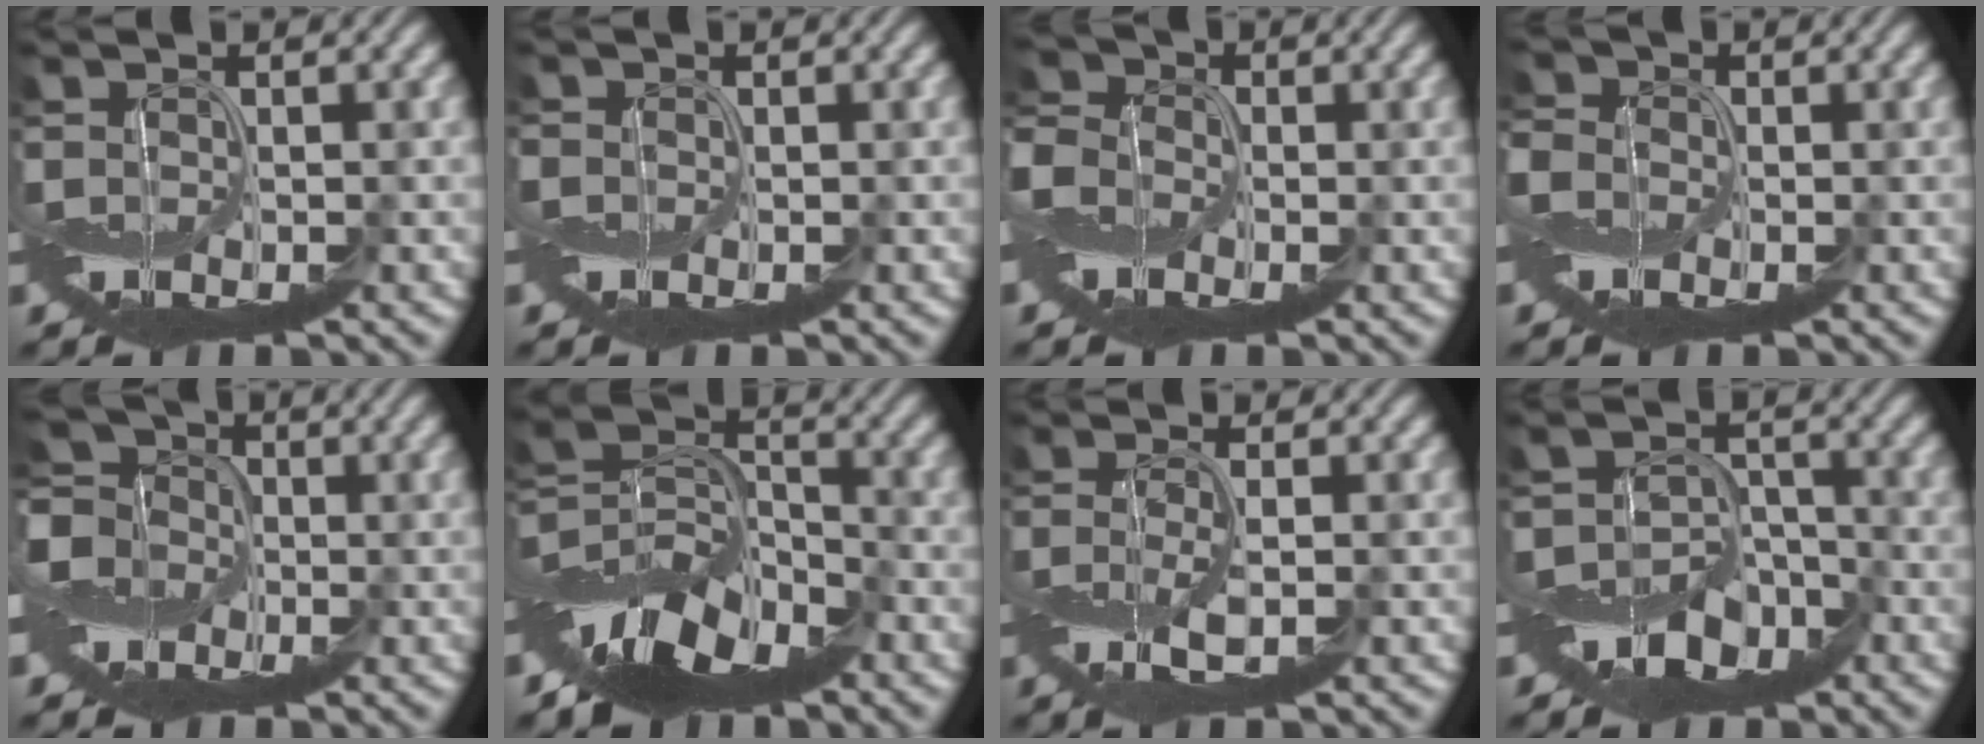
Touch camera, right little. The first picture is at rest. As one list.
[{"total": 1.4, "force": [-0.2, 1.3, 0.4], "torque": [-0.010, -0.001, -0.004]}, {"total": 6.1, "force": [-1.4, 4.8, 3.5], "torque": [-0.098, 0.009, -0.038]}, {"total": 3.8, "force": [-1.1, 3.2, 1.9], "torque": [-0.063, 0.000, -0.025]}, {"total": 7.1, "force": [-1.3, 5.8, 3.9], "torque": [-0.094, 0.008, -0.037]}, {"total": 9.1, "force": [-5.6, 5.0, 5.2], "torque": [-0.089, 0.001, -0.124]}, {"total": 2.5, "force": [-0.9, 0.6, 2.2], "torque": [-0.063, -0.003, -0.021]}, {"total": 4.8, "force": [-3.2, 2.8, 2.3], "torque": [-0.029, 0.004, -0.065]}]